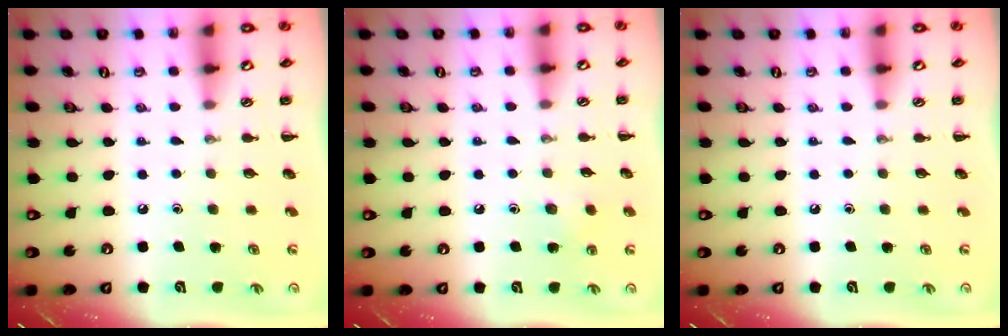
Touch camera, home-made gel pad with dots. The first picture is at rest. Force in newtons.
{"total": 4.3, "press": 4.1, "slide": 1.3}
{"total": 0.0}